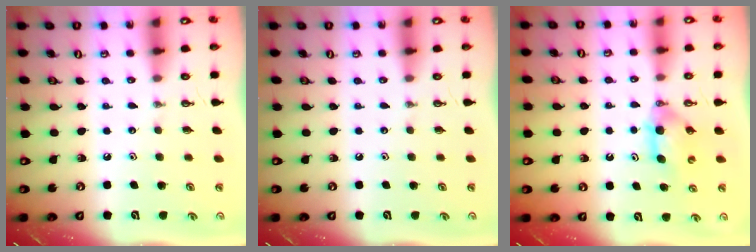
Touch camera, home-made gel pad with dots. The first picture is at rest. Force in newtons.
{"total": 0.0}
{"total": 6.4, "press": 3.6, "slide": 5.3}